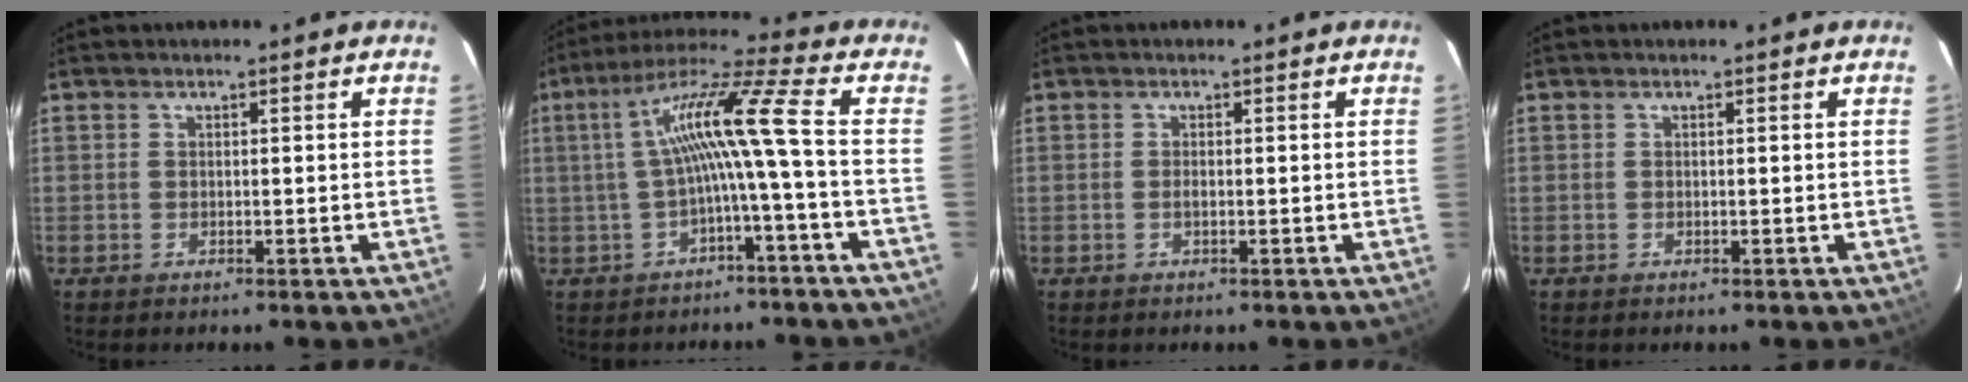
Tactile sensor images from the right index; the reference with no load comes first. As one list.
[{"total": 10.8, "force": [-1.4, -1.1, 10.6], "torque": [-0.205, 0.017, -0.020]}, {"total": 0.5, "force": [-0.2, 0.2, 0.5], "torque": [-0.009, -0.002, -0.004]}, {"total": 0.0}]